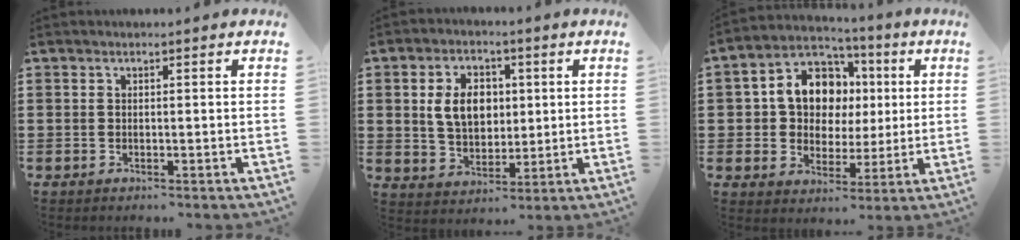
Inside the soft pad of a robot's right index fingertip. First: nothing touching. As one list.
[{"total": 7.4, "force": [1.2, 5.3, 4.9], "torque": [-0.110, 0.008, 0.012]}, {"total": 11.0, "force": [2.3, 8.9, 6.1], "torque": [-0.139, 0.014, 0.045]}]